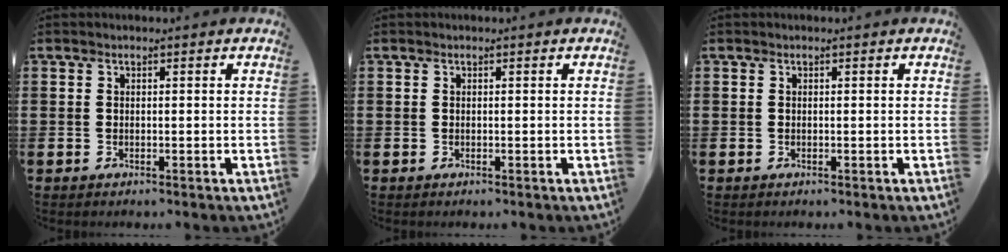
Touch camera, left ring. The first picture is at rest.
{"total": 0.0}
{"total": 0.0}